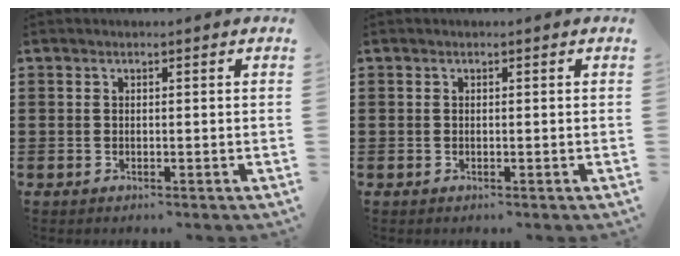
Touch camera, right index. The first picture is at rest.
{"total": 0.0}